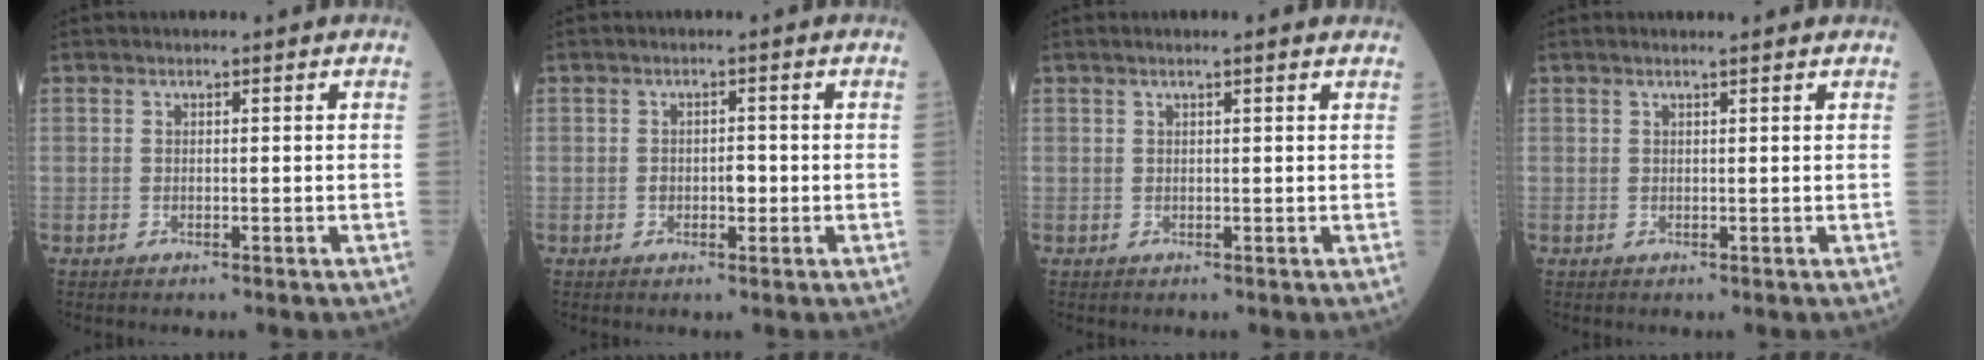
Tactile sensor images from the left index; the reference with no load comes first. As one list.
[{"total": 1.9, "force": [-0.5, 1.0, 1.5], "torque": [-0.023, 0.004, -0.005]}, {"total": 2.3, "force": [1.5, 0.1, 1.8], "torque": [-0.025, 0.016, 0.018]}, {"total": 1.8, "force": [1.4, -0.2, 1.1], "torque": [-0.018, 0.010, 0.017]}]